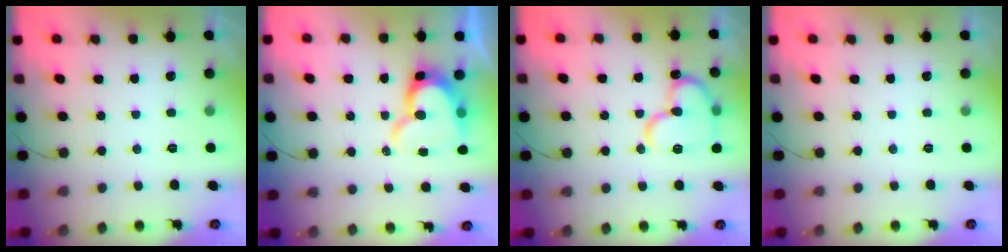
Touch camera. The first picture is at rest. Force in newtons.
{"total": 14.0, "press": 13.9, "slide": 1.4}
{"total": 15.0, "press": 14.8, "slide": 2.2}
{"total": 0.0}